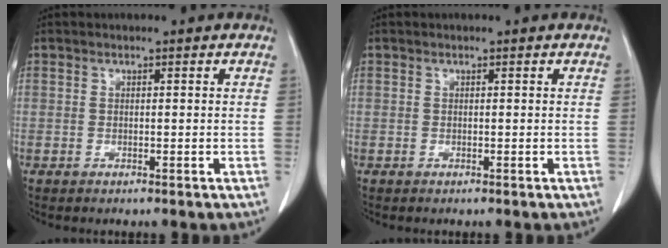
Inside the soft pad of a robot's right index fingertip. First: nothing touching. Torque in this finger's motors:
{"motor_torque": [0.00, 0.00, 0.00, 0.00]}